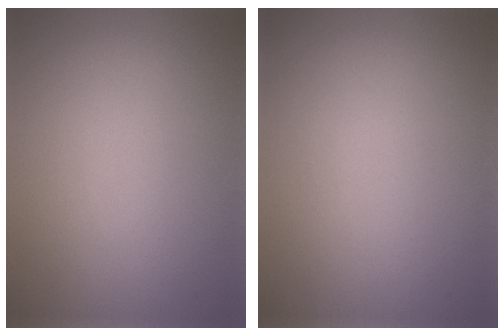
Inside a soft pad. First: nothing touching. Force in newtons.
{"total": 0.0}